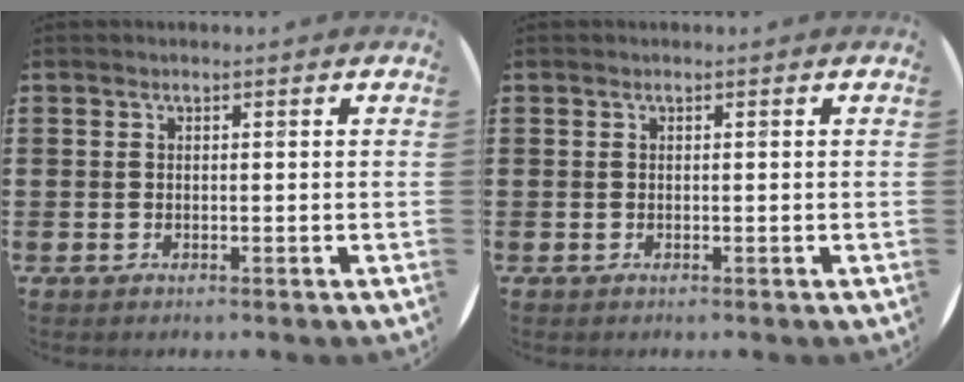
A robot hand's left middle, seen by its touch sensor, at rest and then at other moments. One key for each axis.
{"total": 0.0}